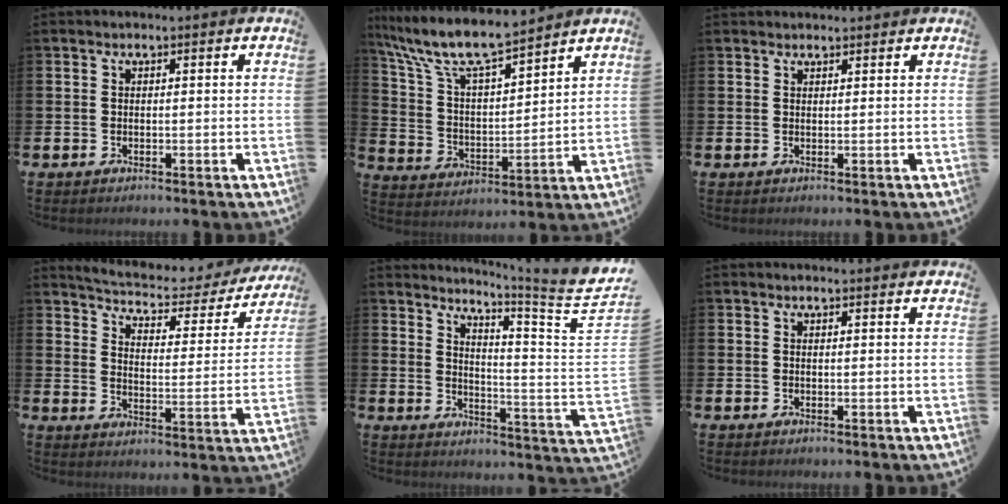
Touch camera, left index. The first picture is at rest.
{"total": 10.0, "force": [9.0, 1.7, 4.0], "torque": [-0.121, -0.053, 0.157]}
{"total": 1.2, "force": [1.1, 0.3, 0.0], "torque": [0.007, -0.001, 0.019]}
{"total": 5.0, "force": [4.6, 1.1, 1.4], "torque": [-0.060, -0.037, 0.073]}
{"total": 5.0, "force": [3.8, -1.0, 3.0], "torque": [-0.051, -0.065, 0.048]}
{"total": 0.8, "force": [0.8, 0.0, 0.0], "torque": [0.009, -0.006, 0.014]}